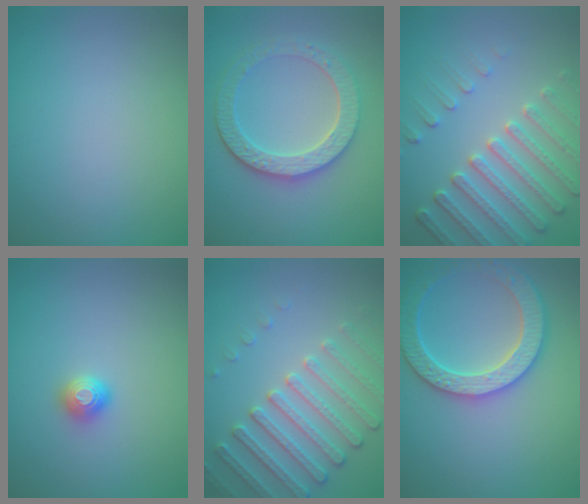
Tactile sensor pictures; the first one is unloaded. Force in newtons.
{"total": 4.5, "press": 4.0, "slide": 2.1}
{"total": 5.2, "press": 4.6, "slide": 2.3}
{"total": 1.3, "press": 1.2, "slide": 0.5}
{"total": 4.3, "press": 4.2, "slide": 1.0}
{"total": 4.7, "press": 4.6, "slide": 1.2}